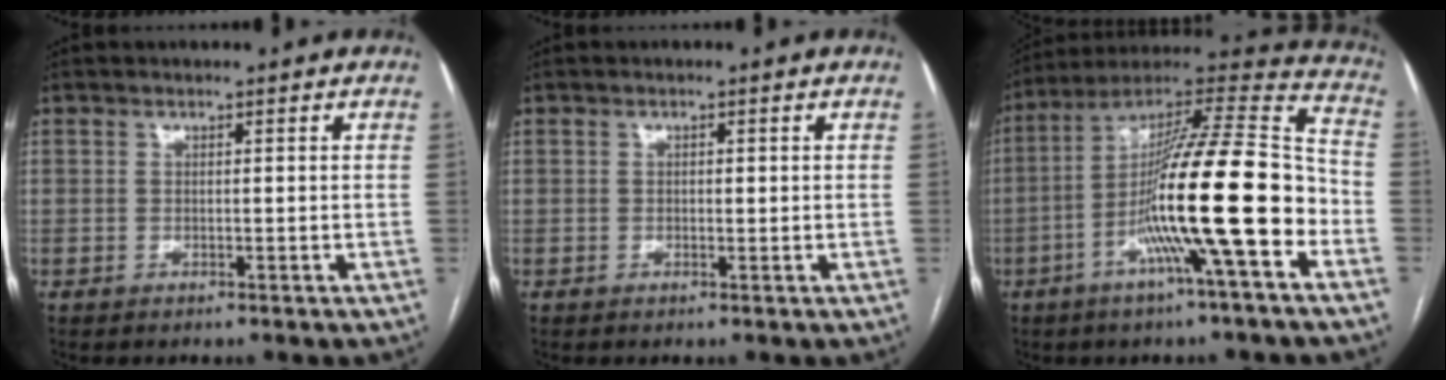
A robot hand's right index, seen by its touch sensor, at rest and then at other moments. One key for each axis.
{"total": 0.8, "fx": 0.1, "fy": 0.5, "fz": 0.7, "tx": -0.010, "ty": 0.001, "tz": 0.001}
{"total": 20.9, "fx": -6.3, "fy": 0.6, "fz": 19.9, "tx": -0.337, "ty": 0.001, "tz": -0.115}